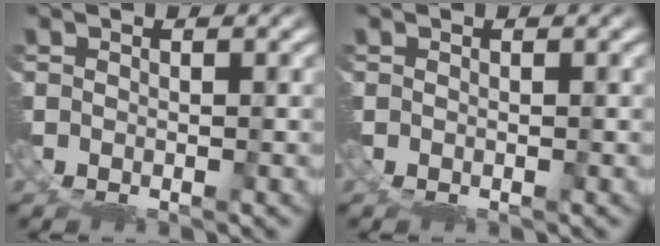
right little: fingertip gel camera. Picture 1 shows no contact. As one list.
[{"total": 0.0}]